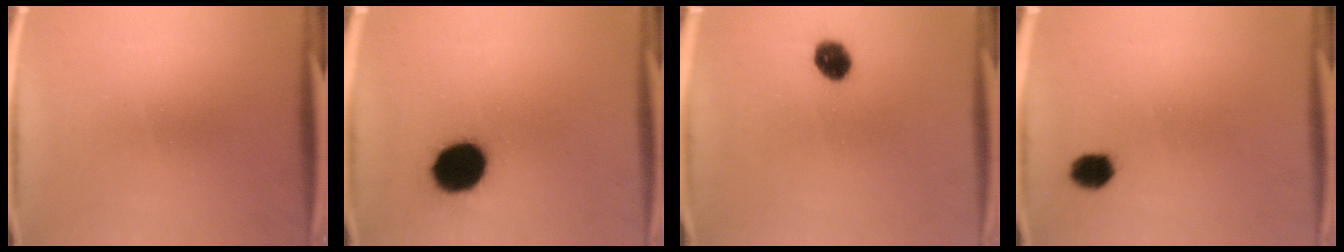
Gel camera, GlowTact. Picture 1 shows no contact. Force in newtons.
{"total": 15.3}
{"total": 5.4}
{"total": 4.8}